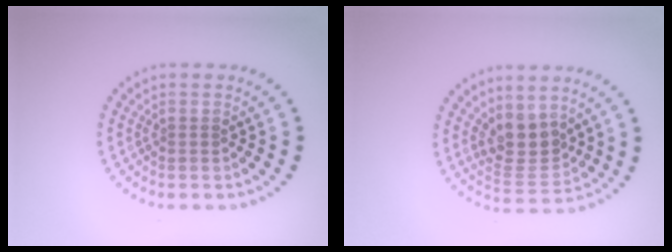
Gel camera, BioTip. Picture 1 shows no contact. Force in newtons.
{"total": 3.6, "press": 3.2, "slide": 1.6}